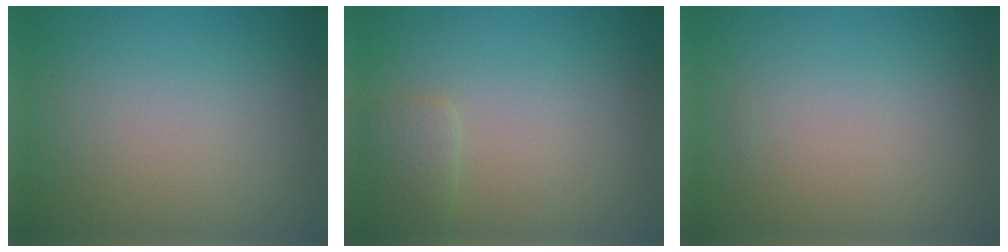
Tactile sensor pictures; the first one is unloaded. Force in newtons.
{"total": 1.5, "press": 1.5, "slide": 0.1}
{"total": 0.0}